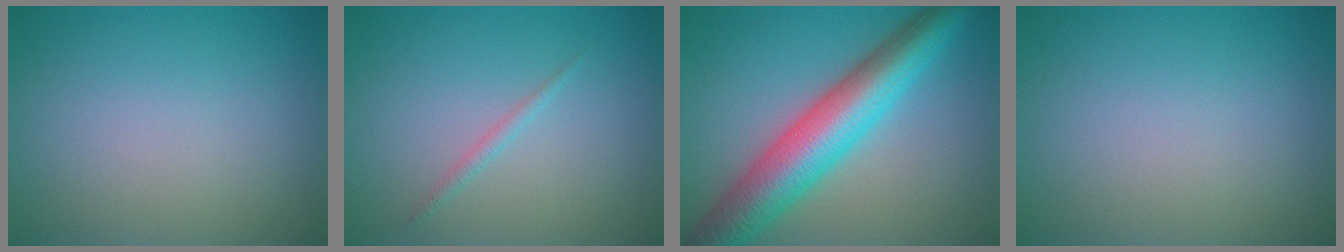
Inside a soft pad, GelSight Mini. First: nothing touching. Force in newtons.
{"total": 0.8, "press": 0.8, "slide": 0.1}
{"total": 9.2, "press": 9.2, "slide": 0.1}
{"total": 0.0}